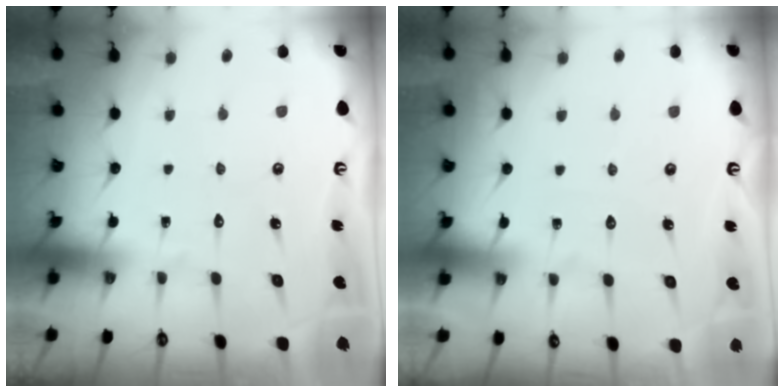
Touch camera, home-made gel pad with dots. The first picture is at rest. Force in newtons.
{"total": 1.8, "press": 1.8, "slide": 0.3}